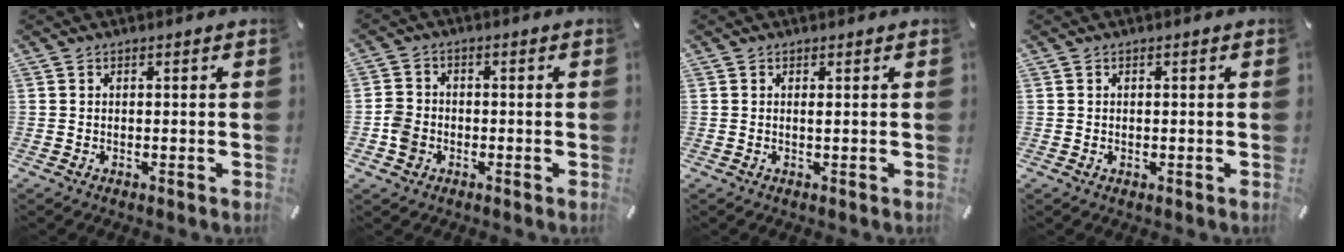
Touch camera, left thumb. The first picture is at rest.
{"total": 4.5, "force": [-1.7, 3.9, 1.4], "torque": [-0.027, 0.008, -0.030]}
{"total": 0.6, "force": [0.1, 0.0, 0.5], "torque": [-0.011, -0.002, 0.003]}
{"total": 0.5, "force": [0.0, 0.5, 0.2], "torque": [-0.004, 0.002, -0.001]}